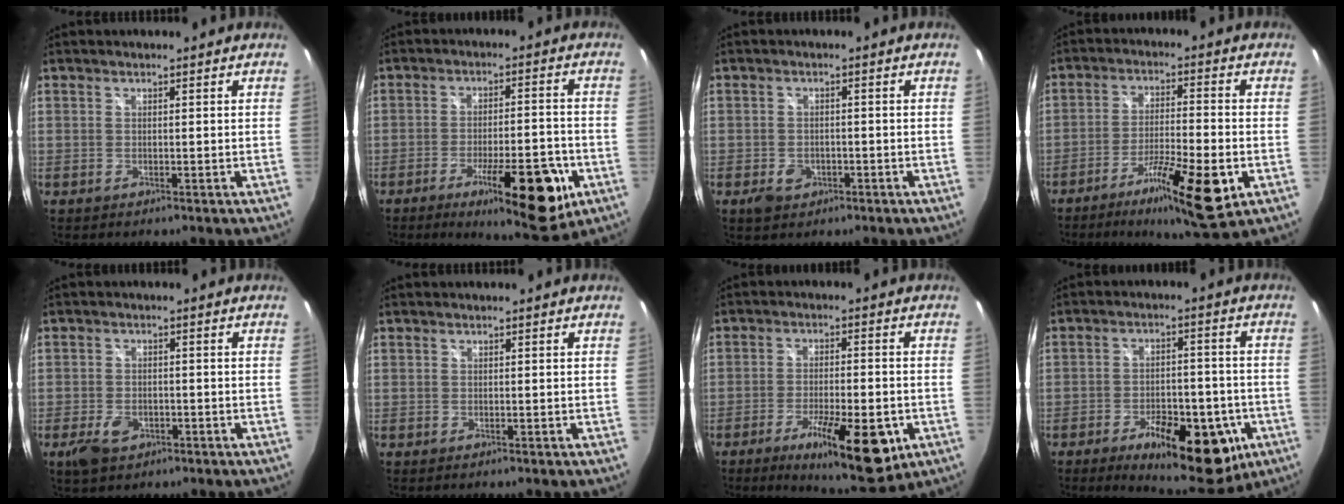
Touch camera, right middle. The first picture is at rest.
{"total": 15.1, "force": [-7.1, 4.0, 12.7], "torque": [-0.196, -0.018, -0.092]}
{"total": 3.6, "force": [-1.8, 2.7, 1.7], "torque": [-0.038, -0.001, -0.022]}
{"total": 13.3, "force": [-6.0, 2.0, 11.7], "torque": [-0.215, -0.024, -0.097]}
{"total": 5.3, "force": [-2.8, 3.3, 3.1], "torque": [-0.079, -0.006, -0.046]}
{"total": 0.0}
{"total": 14.6, "force": [-6.7, 4.0, 12.3], "torque": [-0.212, -0.032, -0.093]}
{"total": 16.8, "force": [-8.1, 7.7, 12.5], "torque": [-0.197, -0.012, -0.096]}